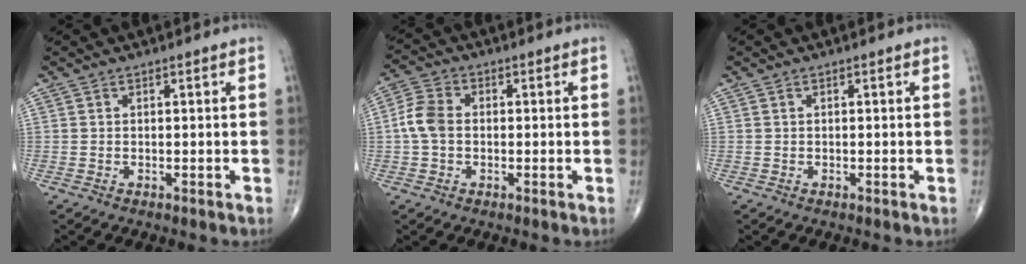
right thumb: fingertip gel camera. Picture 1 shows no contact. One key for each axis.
{"total": 5.7, "fx": -0.3, "fy": 4.1, "fz": 4.0, "tx": -0.085, "ty": 0.017, "tz": -0.014}
{"total": 0.0}